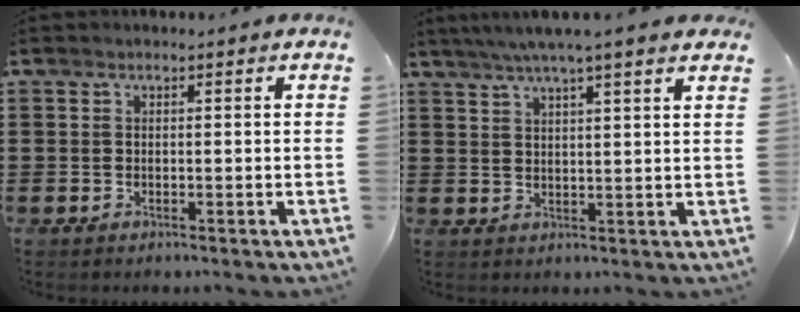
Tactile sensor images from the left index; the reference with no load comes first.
{"total": 4.7, "force": [3.7, -0.3, 2.9], "torque": [-0.066, -0.006, 0.064]}